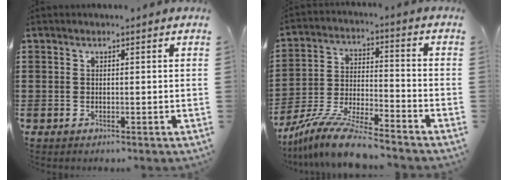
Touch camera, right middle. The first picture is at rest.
{"total": 10.5, "force": [-9.5, 0.4, 4.4], "torque": [-0.087, 0.012, -0.186]}